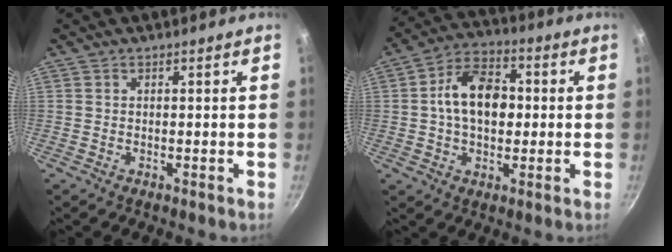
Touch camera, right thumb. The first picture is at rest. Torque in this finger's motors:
{"motor_torque": [-0.33, 1.30, 1.02, -0.11, 0.07]}